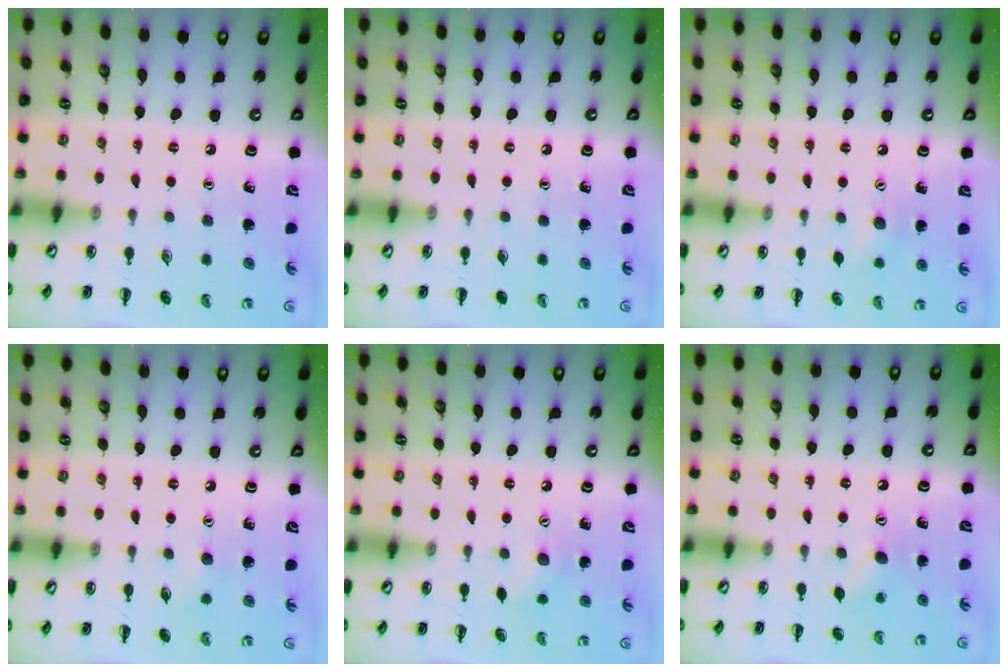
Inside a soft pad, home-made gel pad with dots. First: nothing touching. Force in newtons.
{"total": 0.0}
{"total": 6.8, "press": 6.6, "slide": 1.6}
{"total": 4.1, "press": 4.0, "slide": 0.9}
{"total": 6.5, "press": 6.3, "slide": 1.6}
{"total": 6.5, "press": 6.3, "slide": 1.6}